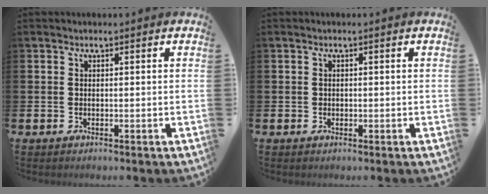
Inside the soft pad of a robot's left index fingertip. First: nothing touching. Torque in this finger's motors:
{"motor_torque": [-0.28, 0.01, -0.08, -0.01]}